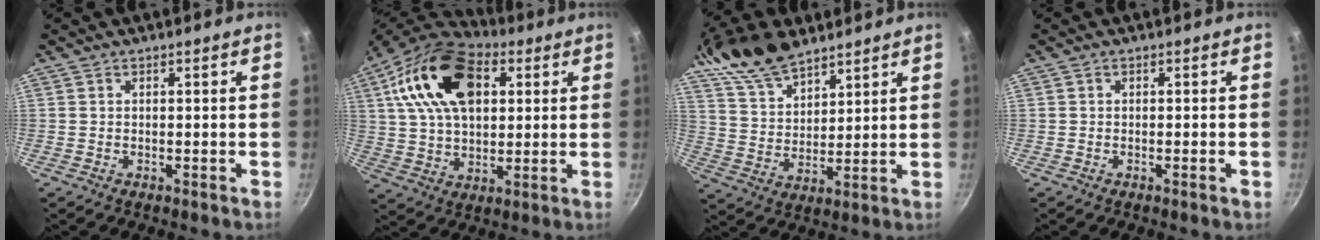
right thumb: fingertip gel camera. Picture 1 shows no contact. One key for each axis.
{"total": 21.5, "fx": 6.7, "fy": 13.5, "fz": 15.3, "tx": -0.255, "ty": 0.002, "tz": 0.106}
{"total": 13.4, "fx": 9.7, "fy": 6.3, "fz": 6.7, "tx": -0.105, "ty": -0.031, "tz": 0.188}
{"total": 0.9, "fx": -0.5, "fy": -0.1, "fz": 0.8, "tx": -0.020, "ty": 0.003, "tz": -0.011}